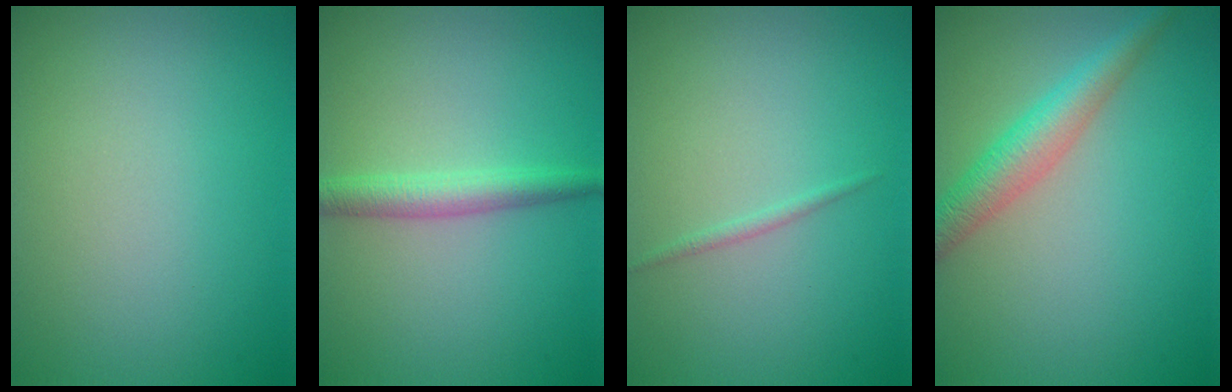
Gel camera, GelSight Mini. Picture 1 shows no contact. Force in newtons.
{"total": 2.5, "press": 2.5, "slide": 0.1}
{"total": 0.7, "press": 0.7, "slide": 0.1}
{"total": 3.6, "press": 3.6, "slide": 0.1}